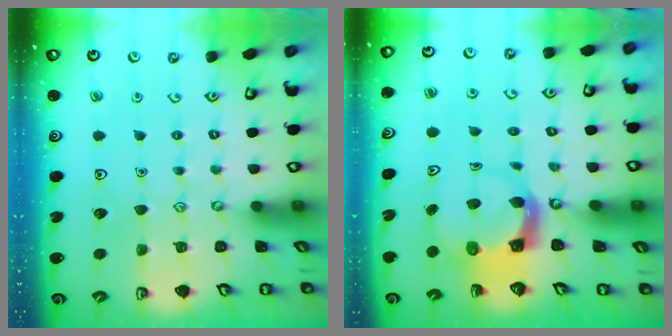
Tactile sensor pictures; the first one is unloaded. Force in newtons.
{"total": 5.0, "press": 4.9, "slide": 0.9}